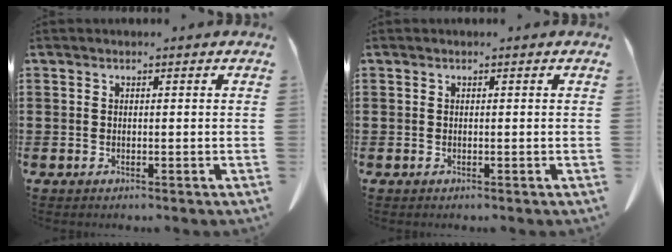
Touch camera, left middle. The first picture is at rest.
{"total": 0.0}